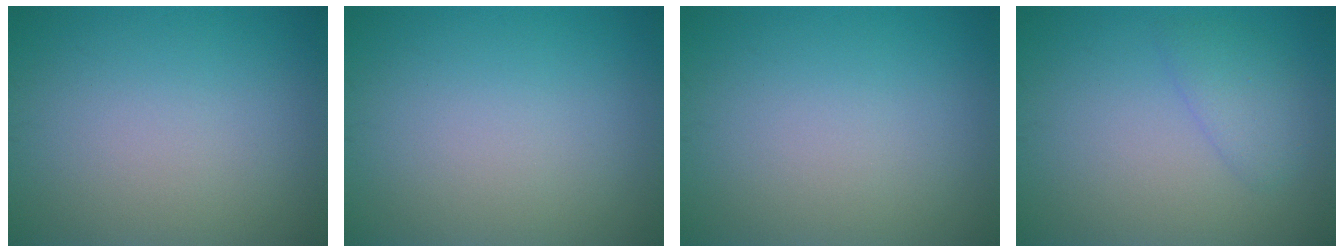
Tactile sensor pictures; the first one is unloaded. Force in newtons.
{"total": 0.0}
{"total": 0.0}
{"total": 2.0, "press": 2.0, "slide": 0.2}